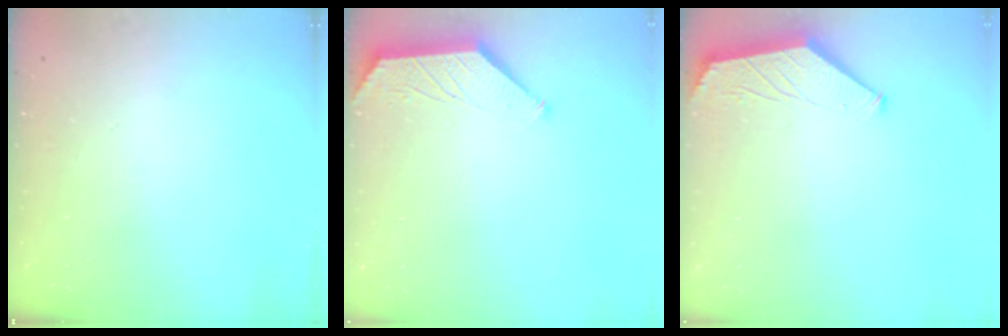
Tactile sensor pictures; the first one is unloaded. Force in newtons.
{"total": 1.1, "press": 1.0, "slide": 0.4}
{"total": 1.6, "press": 1.6, "slide": 0.4}